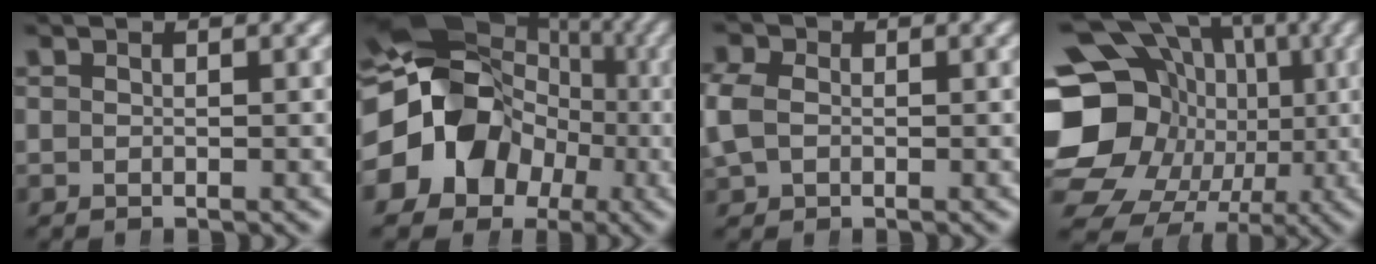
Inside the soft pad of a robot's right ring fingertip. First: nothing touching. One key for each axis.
{"total": 19.3, "fx": 0.8, "fy": 15.1, "fz": 12.0, "tx": -0.217, "ty": -0.020, "tz": 0.011}
{"total": 3.0, "fx": 0.1, "fy": 2.7, "fz": 1.2, "tx": -0.050, "ty": -0.009, "tz": 0.008}
{"total": 23.2, "fx": -0.6, "fy": 20.3, "fz": 11.1, "tx": -0.228, "ty": -0.055, "tz": -0.014}